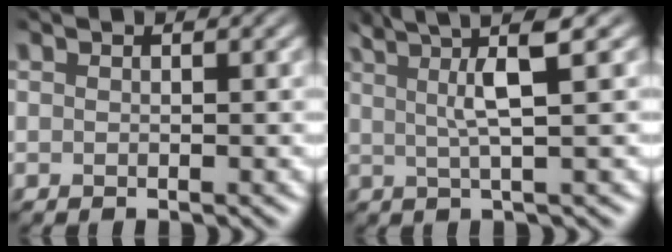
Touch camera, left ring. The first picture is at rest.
{"total": 5.4, "force": [2.3, 0.7, 4.8], "torque": [-0.083, 0.011, 0.040]}